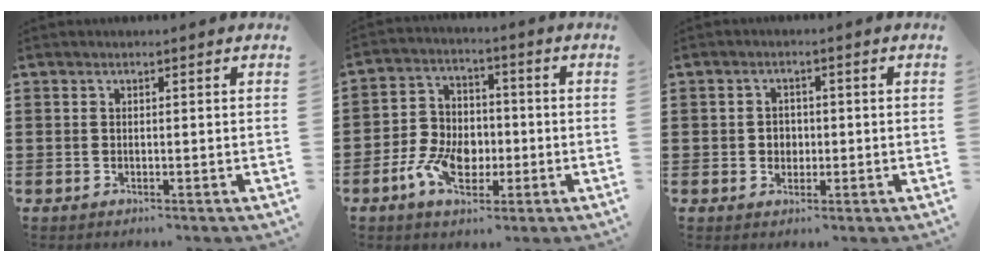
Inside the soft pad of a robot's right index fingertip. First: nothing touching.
{"total": 8.0, "force": [-2.5, 5.7, 5.1], "torque": [-0.117, 0.012, -0.047]}
{"total": 2.2, "force": [-0.2, 2.0, 0.8], "torque": [-0.023, 0.007, -0.008]}